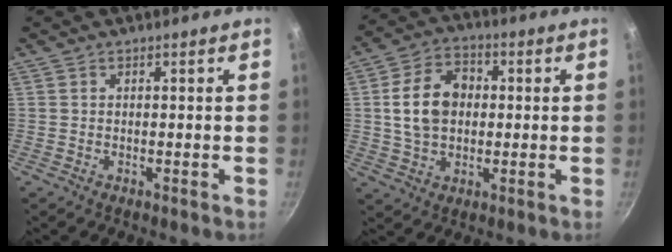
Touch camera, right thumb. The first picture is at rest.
{"total": 11.9, "force": [1.0, 8.6, 8.2], "torque": [-0.122, 0.018, 0.010]}